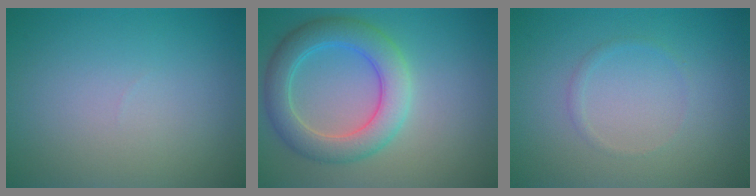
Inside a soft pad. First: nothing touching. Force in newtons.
{"total": 5.4, "press": 5.4, "slide": 0.1}
{"total": 0.7, "press": 0.7, "slide": 0.0}